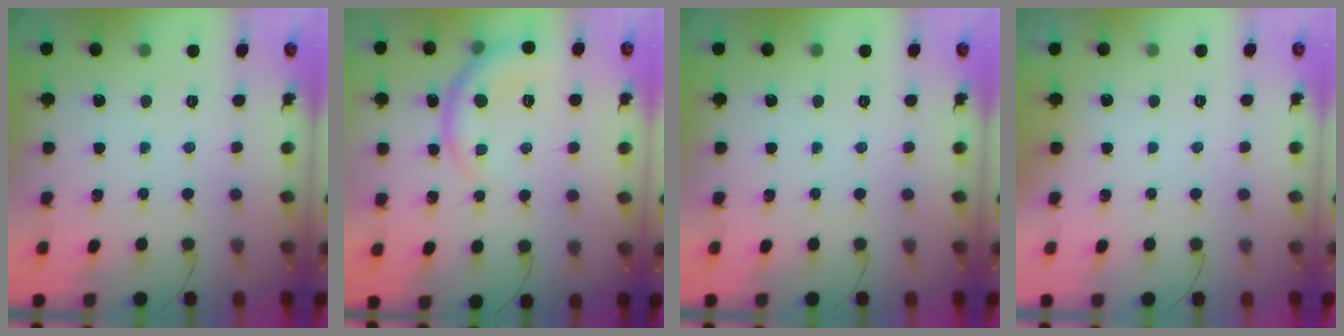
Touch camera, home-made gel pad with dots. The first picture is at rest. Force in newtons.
{"total": 8.0, "press": 7.9, "slide": 0.8}
{"total": 0.0}
{"total": 2.9, "press": 2.9, "slide": 0.1}